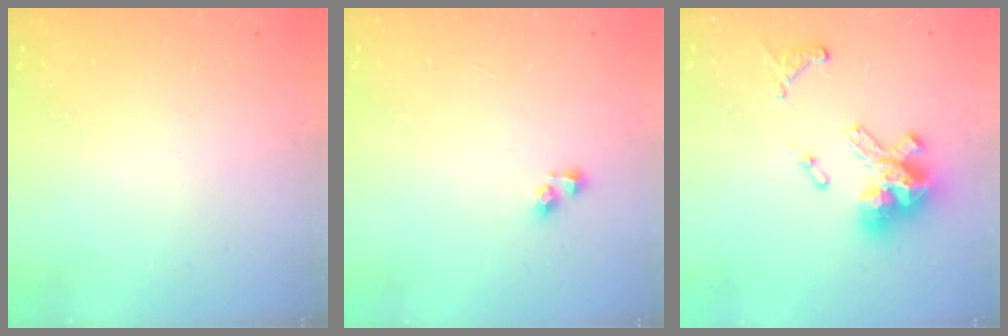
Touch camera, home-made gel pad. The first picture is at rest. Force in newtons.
{"total": 3.9, "press": 3.9, "slide": 0.3}
{"total": 16.3, "press": 16.1, "slide": 2.3}